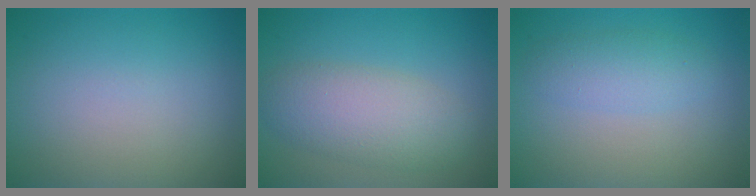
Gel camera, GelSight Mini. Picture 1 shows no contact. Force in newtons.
{"total": 5.1, "press": 5.1, "slide": 0.1}
{"total": 2.4, "press": 2.4, "slide": 0.0}